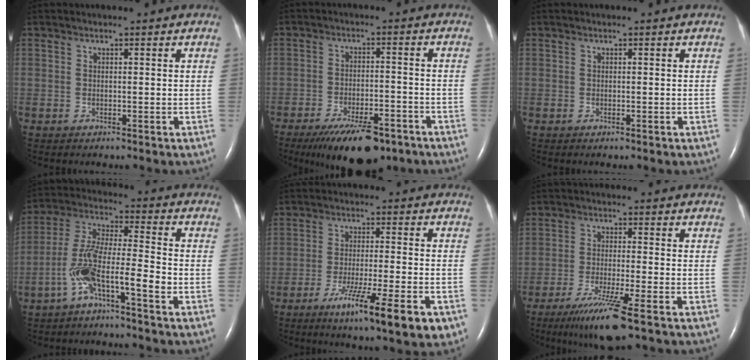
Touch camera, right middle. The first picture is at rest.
{"total": 11.9, "force": [-8.4, 4.0, 7.5], "torque": [-0.121, -0.011, -0.132]}
{"total": 0.0}
{"total": 9.6, "force": [-4.7, 1.0, 8.3], "torque": [-0.178, 0.021, -0.093]}
{"total": 12.2, "force": [-6.5, 0.6, 10.3], "torque": [-0.148, -0.025, -0.098]}
{"total": 8.3, "force": [-5.2, -0.6, 6.4], "torque": [-0.122, -0.027, -0.094]}